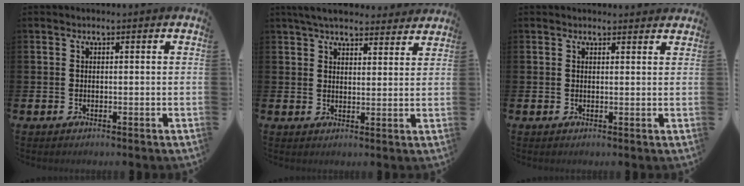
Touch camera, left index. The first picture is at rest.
{"total": 5.5, "force": [5.1, 1.3, 1.5], "torque": [-0.040, -0.020, 0.094]}
{"total": 1.1, "force": [1.0, 0.3, 0.0], "torque": [0.008, -0.002, 0.017]}